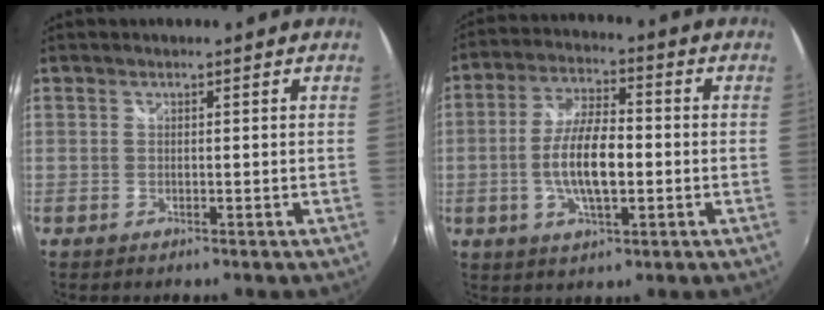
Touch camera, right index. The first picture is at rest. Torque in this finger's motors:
{"motor_torque": [1.75, -0.39, 0.99, 0.21]}